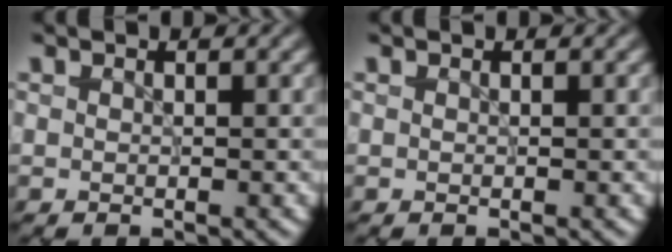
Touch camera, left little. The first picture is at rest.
{"total": 0.0}